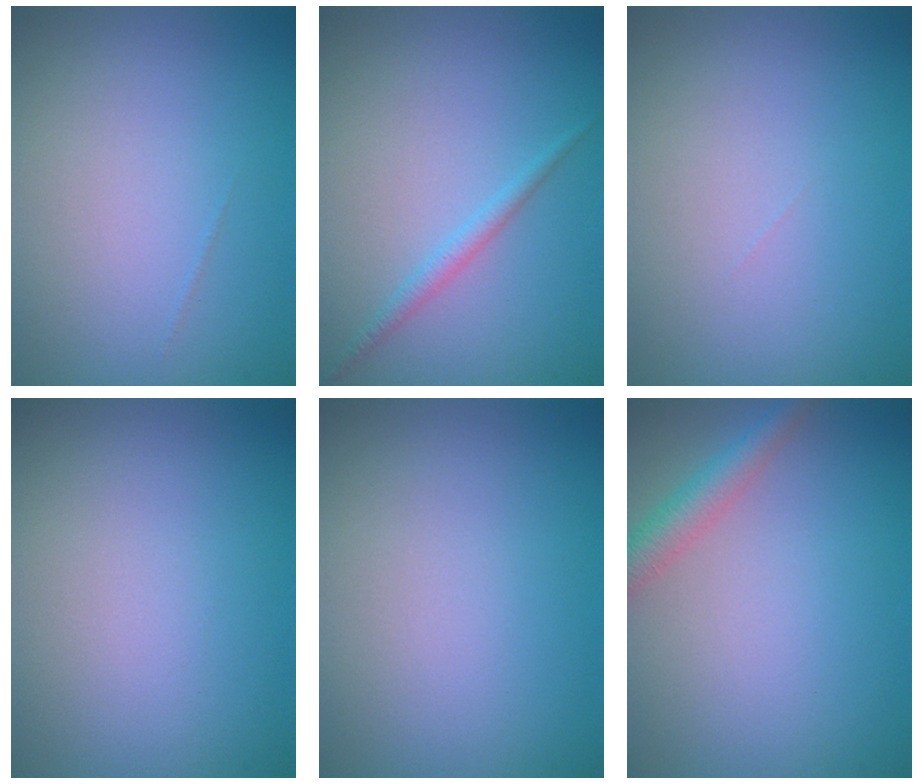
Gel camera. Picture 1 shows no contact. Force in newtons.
{"total": 1.3, "press": 1.3, "slide": 0.0}
{"total": 0.0}
{"total": 0.0}
{"total": 0.0}
{"total": 2.6, "press": 2.6, "slide": 0.1}